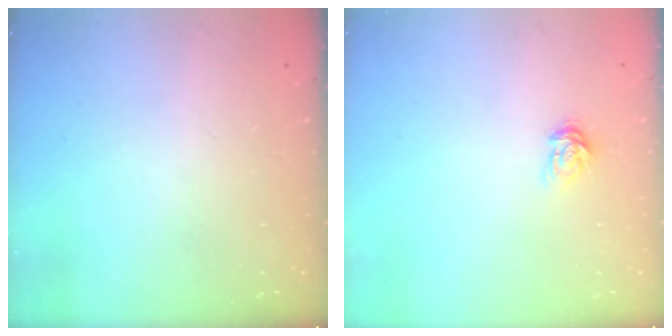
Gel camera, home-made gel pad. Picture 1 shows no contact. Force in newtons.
{"total": 5.3, "press": 5.3, "slide": 0.4}